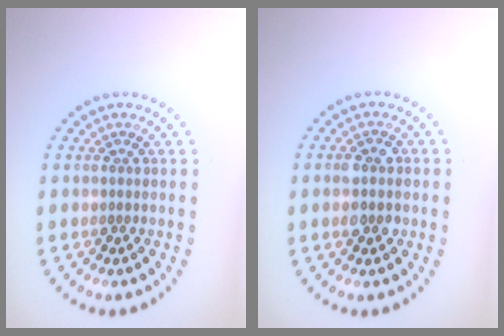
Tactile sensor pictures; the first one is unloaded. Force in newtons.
{"total": 2.3, "press": 2.2, "slide": 0.2}